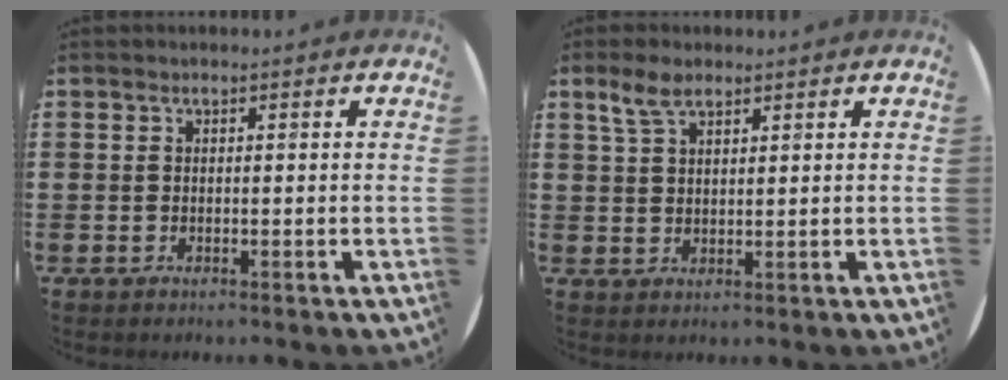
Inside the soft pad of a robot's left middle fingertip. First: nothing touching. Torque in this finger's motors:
{"motor_torque": [-0.01, -0.01, 0.26, 0.08]}